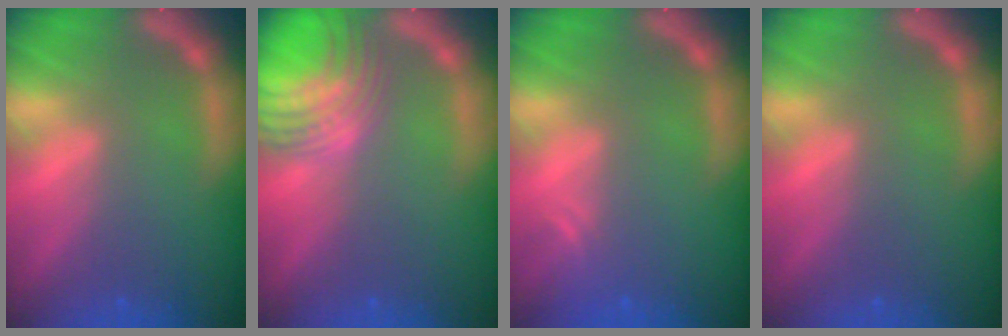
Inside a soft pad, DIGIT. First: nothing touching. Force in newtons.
{"total": 9.1}
{"total": 1.5}
{"total": 0.0}